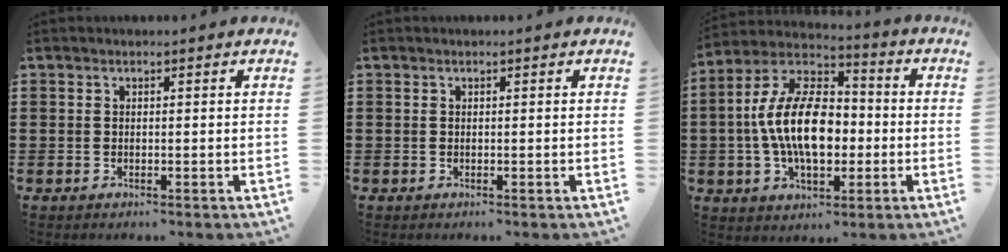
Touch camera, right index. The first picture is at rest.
{"total": 0.0}
{"total": 13.7, "force": [-1.3, 7.7, 11.2], "torque": [-0.247, 0.000, -0.028]}